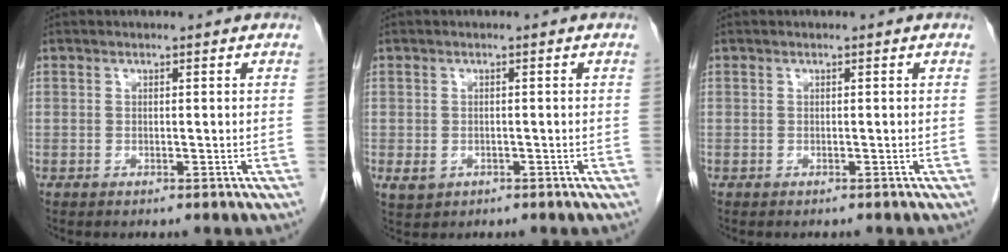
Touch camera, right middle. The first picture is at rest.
{"total": 2.2, "force": [-0.8, 1.8, 1.0], "torque": [-0.020, 0.000, -0.001]}
{"total": 0.8, "force": [-0.8, 0.2, 0.2], "torque": [-0.006, -0.002, -0.012]}